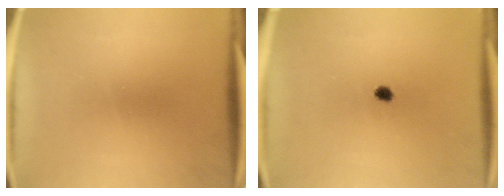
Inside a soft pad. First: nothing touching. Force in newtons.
{"total": 1.8}